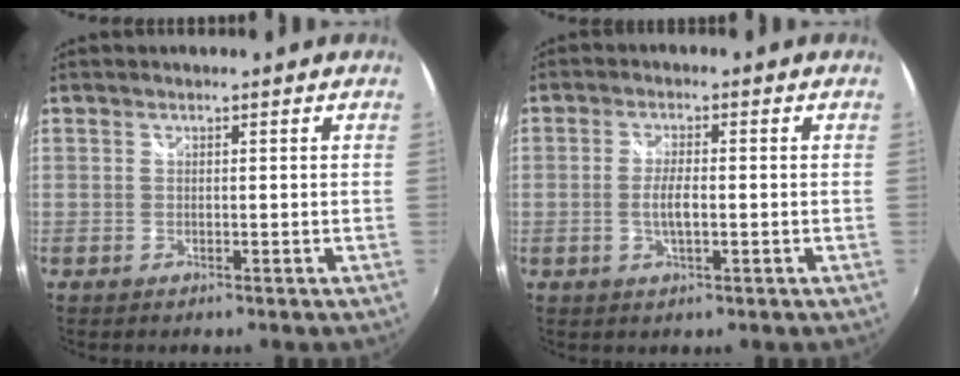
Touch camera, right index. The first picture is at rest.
{"total": 3.7, "force": [-0.7, 0.9, 3.5], "torque": [-0.067, -0.002, -0.014]}